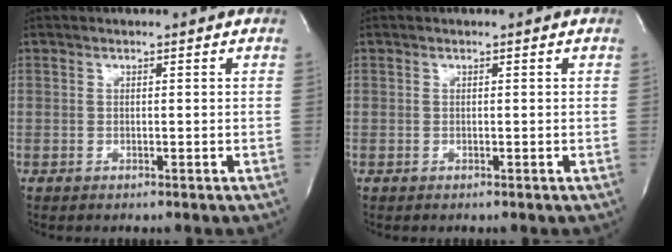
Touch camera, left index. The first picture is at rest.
{"total": 0.0}